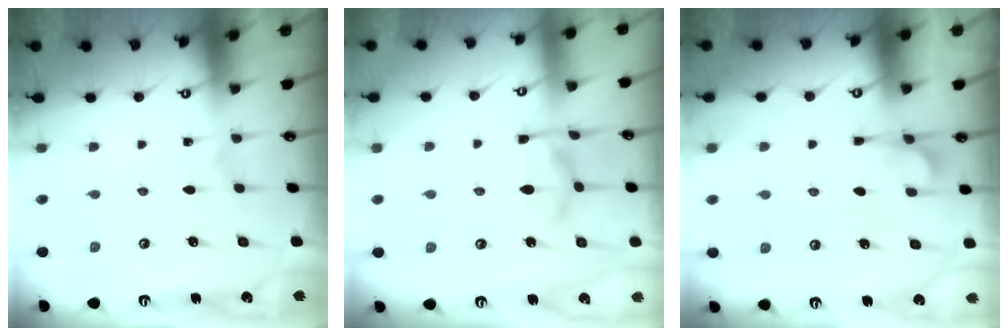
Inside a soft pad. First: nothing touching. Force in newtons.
{"total": 3.4, "press": 3.3, "slide": 1.0}
{"total": 1.8, "press": 1.4, "slide": 1.1}